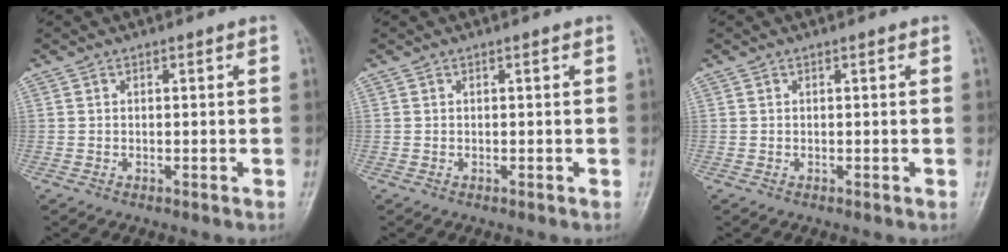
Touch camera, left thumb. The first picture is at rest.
{"total": 0.0}
{"total": 0.0}